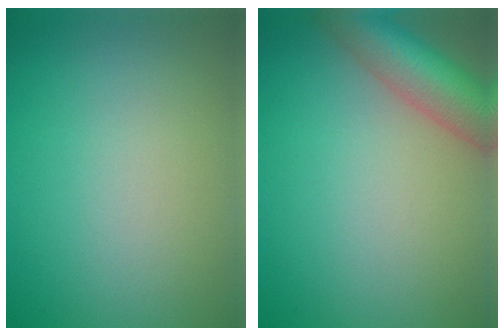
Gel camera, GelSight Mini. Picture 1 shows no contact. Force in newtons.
{"total": 7.1, "press": 7.1, "slide": 0.4}